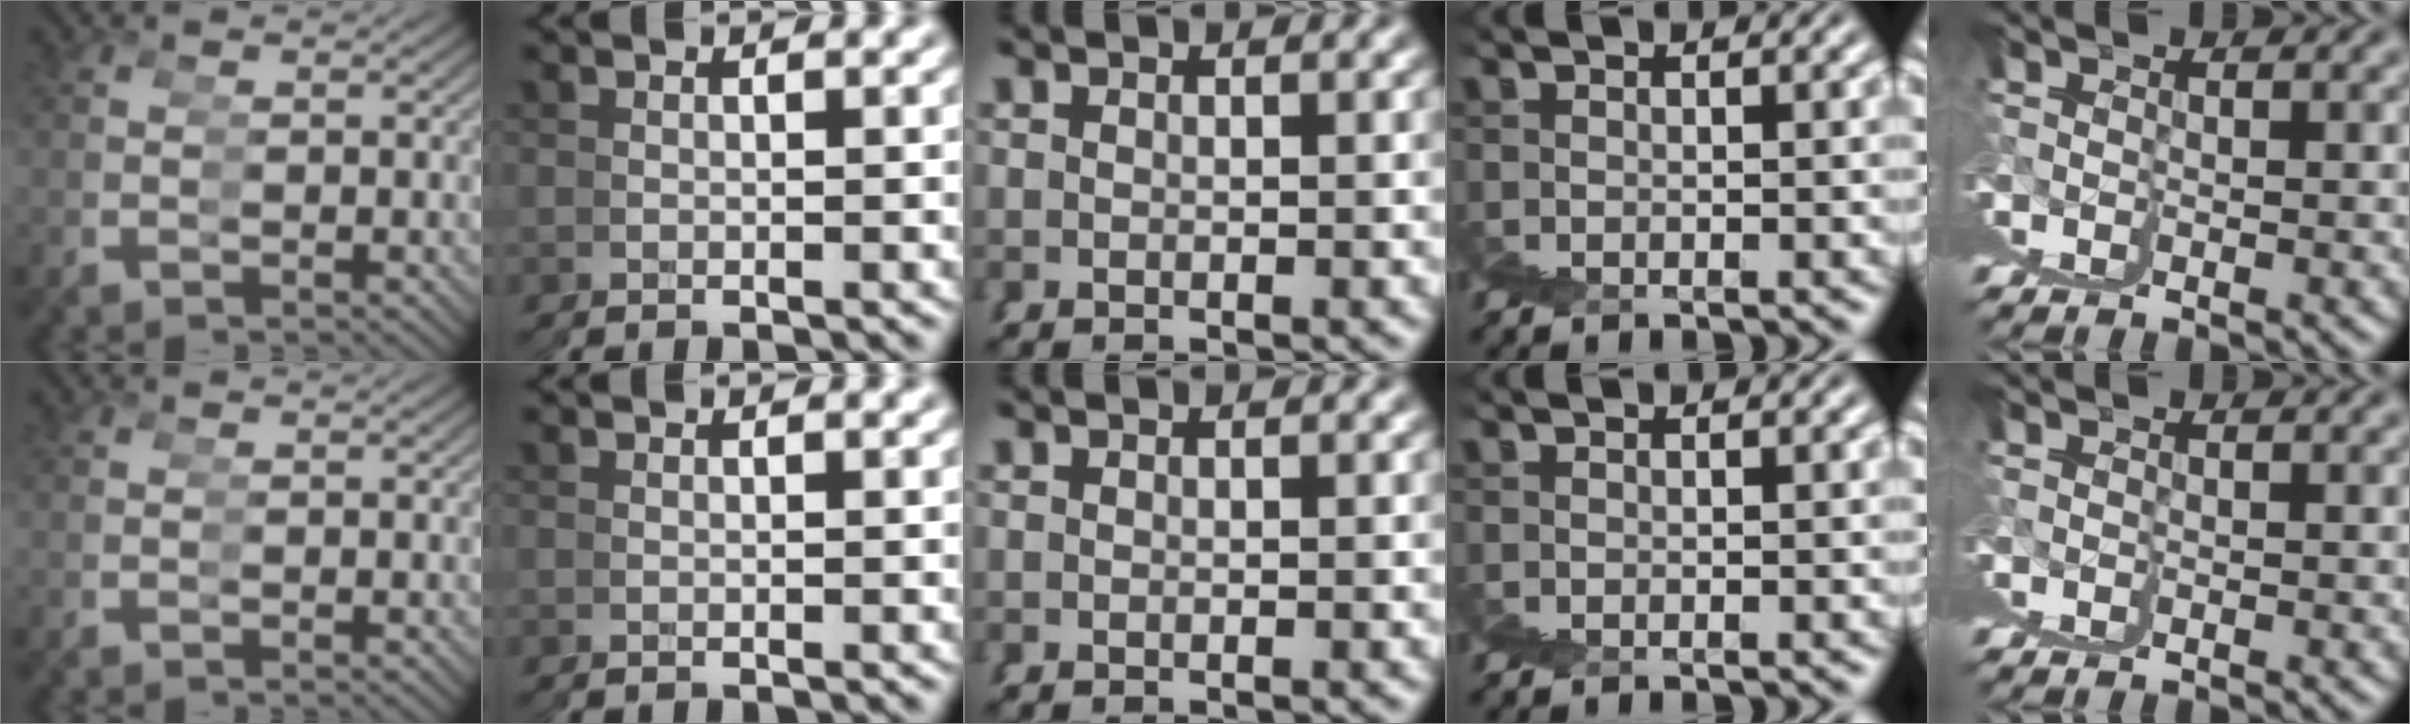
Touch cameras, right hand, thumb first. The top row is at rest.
{}